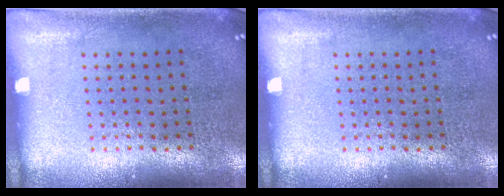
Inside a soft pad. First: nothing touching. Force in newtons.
{"total": 0.0}